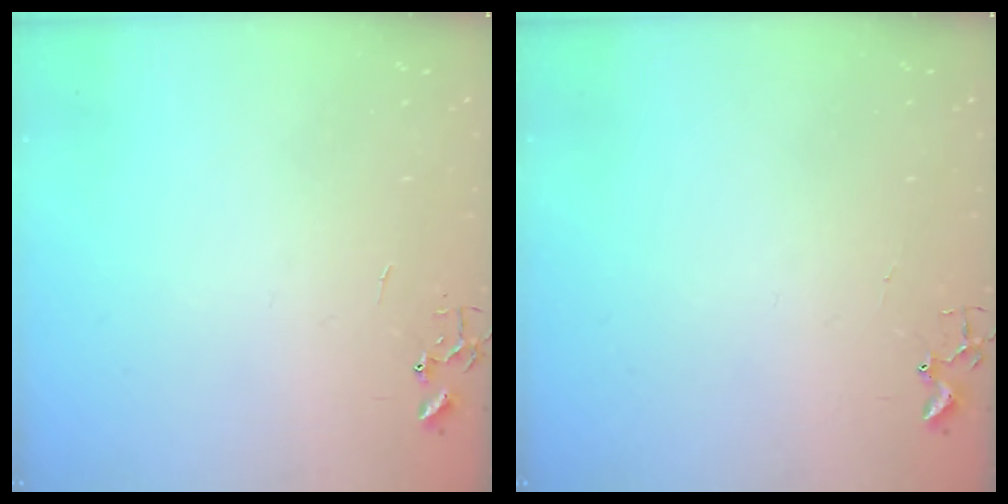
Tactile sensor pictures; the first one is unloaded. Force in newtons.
{"total": 1.7, "press": 1.6, "slide": 0.2}